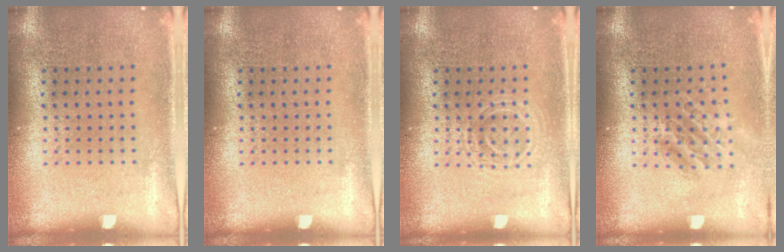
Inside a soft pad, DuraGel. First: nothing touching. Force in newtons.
{"total": 0.0}
{"total": 1.7, "press": 1.7, "slide": 0.4}
{"total": 1.4, "press": 1.2, "slide": 0.8}